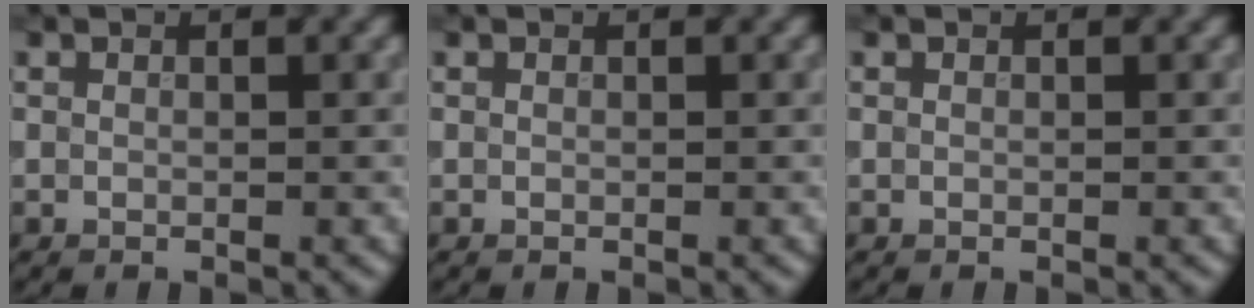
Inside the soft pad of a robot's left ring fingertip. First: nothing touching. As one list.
[{"total": 0.0}, {"total": 0.0}]